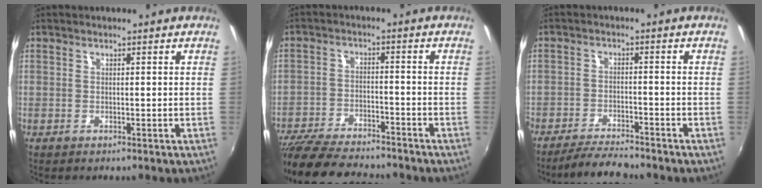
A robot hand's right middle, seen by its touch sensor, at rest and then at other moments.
{"total": 15.6, "force": [-13.7, 3.4, 6.6], "torque": [-0.147, -0.026, -0.220]}
{"total": 7.0, "force": [-6.5, 0.7, 2.7], "torque": [-0.071, -0.010, -0.108]}